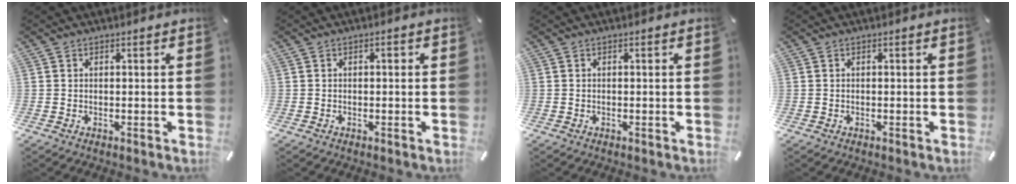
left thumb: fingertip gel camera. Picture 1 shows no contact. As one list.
[{"total": 0.8, "force": [-0.3, 0.5, 0.5], "torque": [-0.010, 0.004, -0.007]}, {"total": 0.0}, {"total": 0.0}]